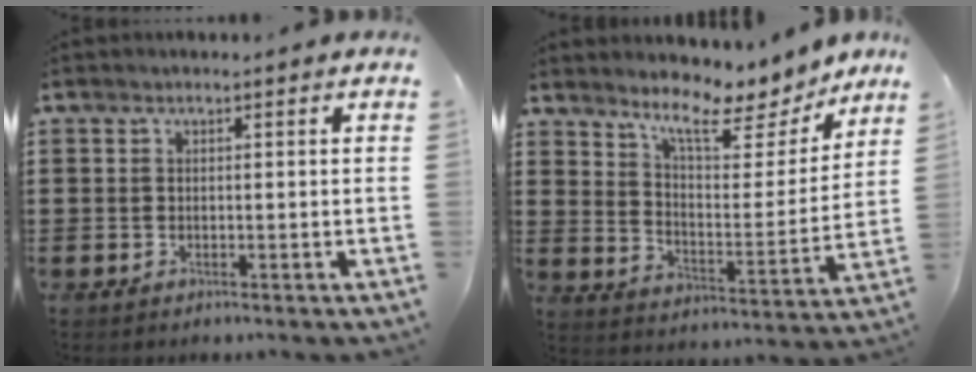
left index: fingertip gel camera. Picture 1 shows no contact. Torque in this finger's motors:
{"motor_torque": [2.14, 0.00, 0.39, 0.12]}